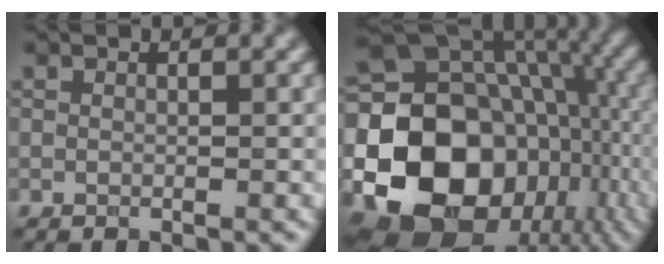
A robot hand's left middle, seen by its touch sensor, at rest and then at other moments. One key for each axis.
{"total": 18.6, "fx": -4.3, "fy": 14.6, "fz": 10.6, "tx": -0.188, "ty": -0.014, "tz": -0.064}